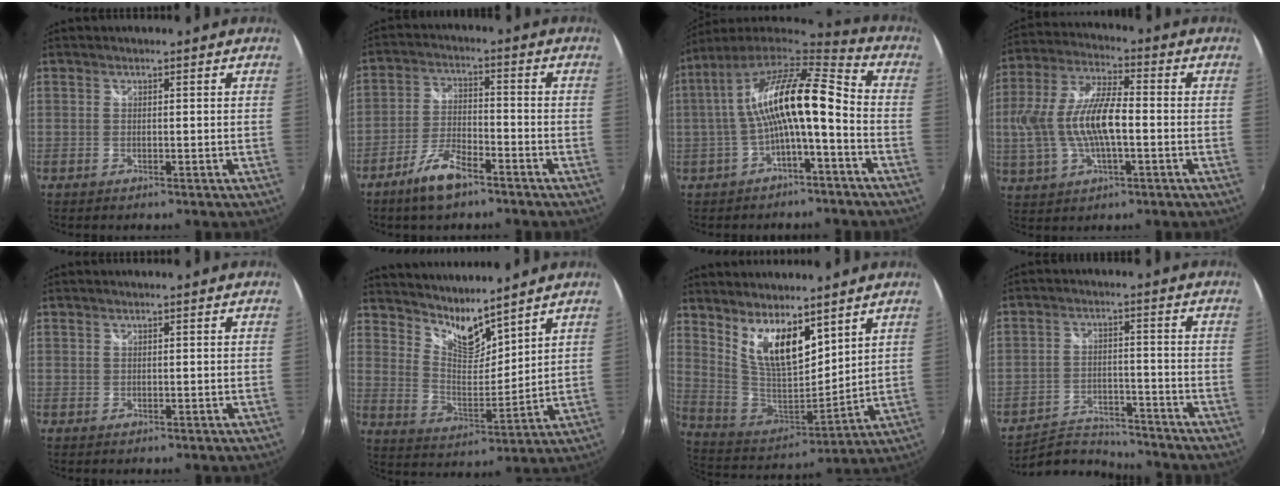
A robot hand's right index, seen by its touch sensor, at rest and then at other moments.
{"total": 8.1, "force": [-5.8, 2.6, 5.1], "torque": [-0.113, -0.001, -0.107]}
{"total": 15.9, "force": [-0.9, 3.7, 15.4], "torque": [-0.283, 0.018, -0.019]}
{"total": 14.0, "force": [-1.5, 5.6, 12.7], "torque": [-0.262, 0.006, -0.025]}
{"total": 0.0}
{"total": 9.0, "force": [8.0, 1.8, 3.7], "torque": [-0.059, -0.012, 0.149]}
{"total": 14.0, "force": [8.3, 5.8, 9.8], "torque": [-0.176, -0.011, 0.170]}
{"total": 8.0, "force": [-7.6, 2.3, 0.5], "torque": [-0.034, 0.006, -0.127]}